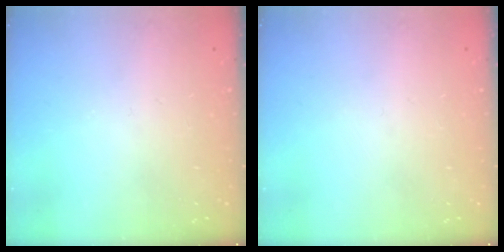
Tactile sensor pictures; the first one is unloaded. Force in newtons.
{"total": 0.0}